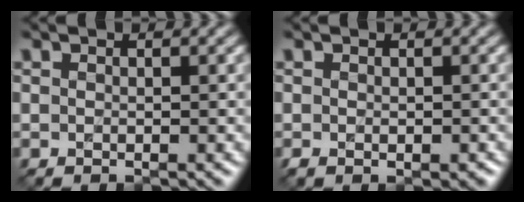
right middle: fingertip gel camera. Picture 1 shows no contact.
{"total": 1.5, "force": [-0.6, 0.7, 1.2], "torque": [-0.021, -0.005, -0.006]}